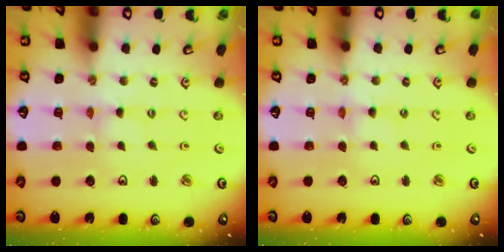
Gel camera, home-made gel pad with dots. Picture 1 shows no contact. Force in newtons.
{"total": 1.9, "press": 1.9, "slide": 0.4}